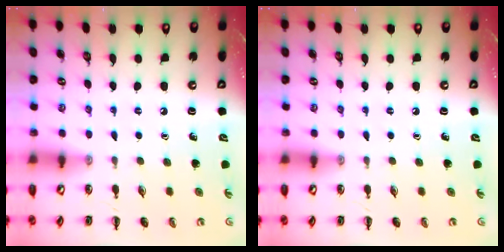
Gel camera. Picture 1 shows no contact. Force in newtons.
{"total": 0.0}